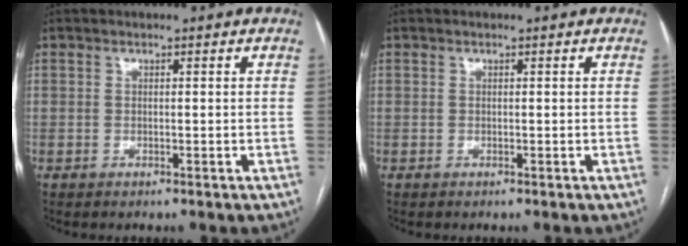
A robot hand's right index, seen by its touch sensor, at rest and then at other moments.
{"total": 0.0}